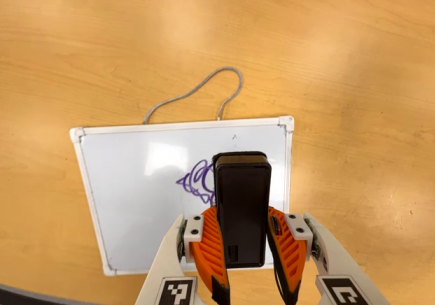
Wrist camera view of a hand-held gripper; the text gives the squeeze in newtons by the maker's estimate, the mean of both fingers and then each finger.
{"total": 9.3, "left": 7.9, "right": 10.6}